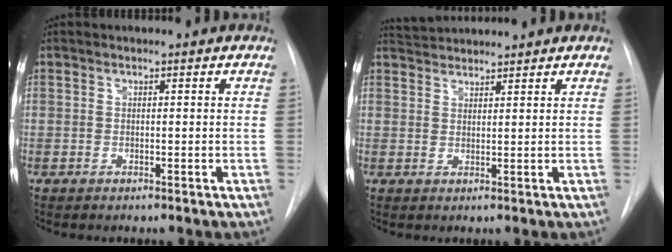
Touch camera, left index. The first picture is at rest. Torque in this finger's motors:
{"motor_torque": [-0.59, -0.55, -0.55, -0.21]}